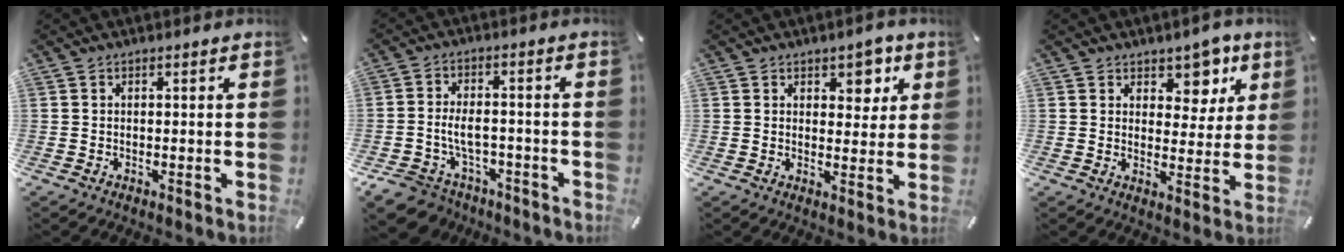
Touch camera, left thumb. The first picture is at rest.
{"total": 8.2, "force": [-3.0, 6.0, 4.6], "torque": [-0.103, 0.018, -0.052]}
{"total": 5.1, "force": [2.7, 3.6, 2.4], "torque": [-0.011, -0.013, 0.038]}
{"total": 6.7, "force": [4.3, 4.8, 2.0], "torque": [0.002, -0.037, 0.068]}